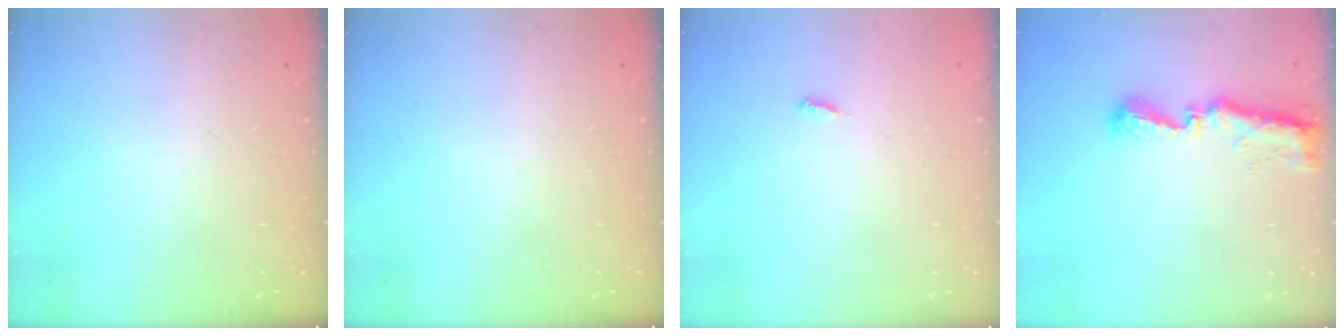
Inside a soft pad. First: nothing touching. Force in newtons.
{"total": 0.0}
{"total": 3.0, "press": 3.0, "slide": 0.0}
{"total": 9.2, "press": 9.2, "slide": 0.4}